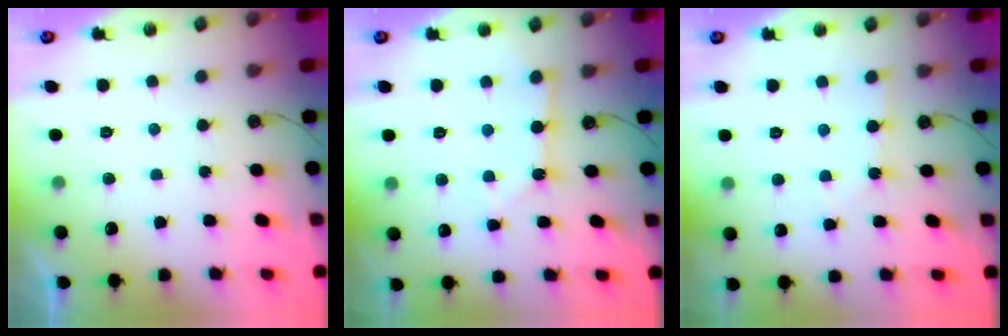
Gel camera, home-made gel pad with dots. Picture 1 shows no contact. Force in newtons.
{"total": 2.6, "press": 2.6, "slide": 0.3}
{"total": 2.7, "press": 2.7, "slide": 0.3}